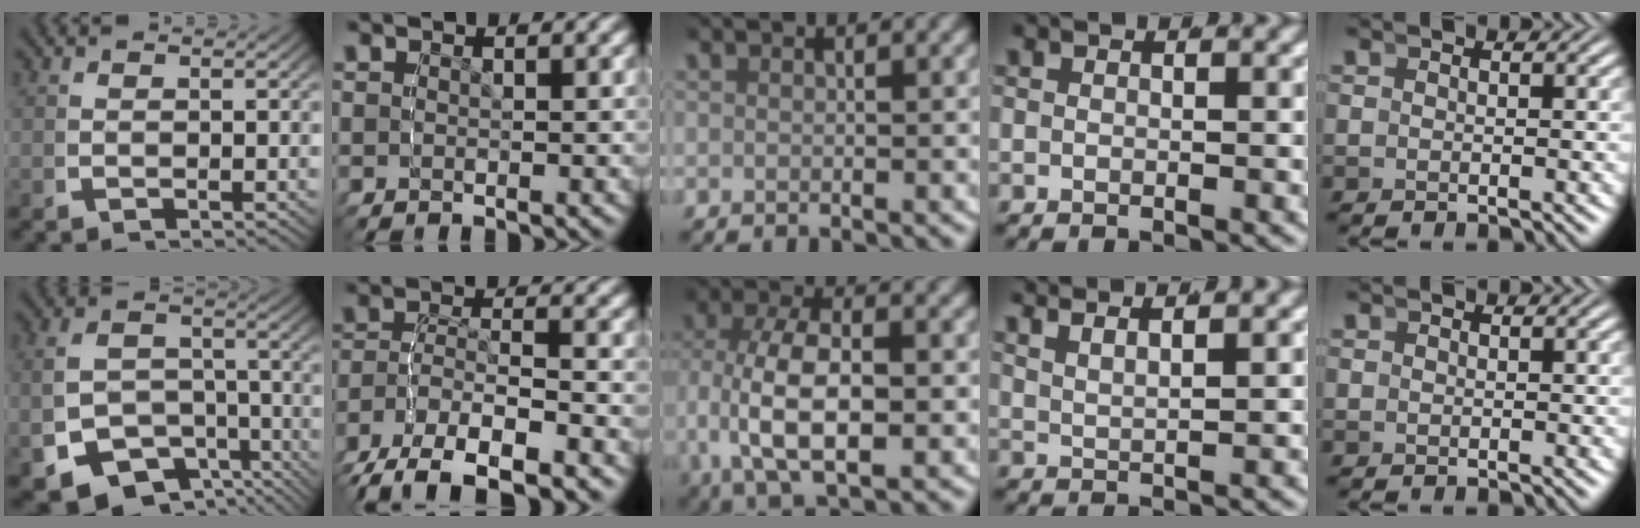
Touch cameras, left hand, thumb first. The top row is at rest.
{"thumb": {"total": 12.3, "force": [-5.4, 9.6, 5.6], "torque": [-0.131, -0.054, -0.077]}, "index": {"total": 8.1, "force": [-5.1, 4.2, 4.7], "torque": [-0.101, -0.032, -0.063]}, "middle": {"total": 8.2, "force": [-0.5, 4.6, 6.8], "torque": [-0.152, -0.018, 0.000]}, "ring": {"total": 4.1, "force": [3.2, 1.3, 2.2], "torque": [-0.041, 0.008, 0.056]}}